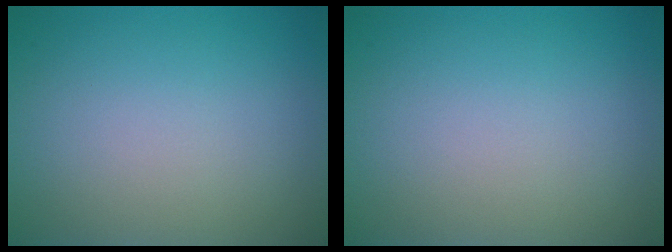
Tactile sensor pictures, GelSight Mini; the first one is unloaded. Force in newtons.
{"total": 0.0}